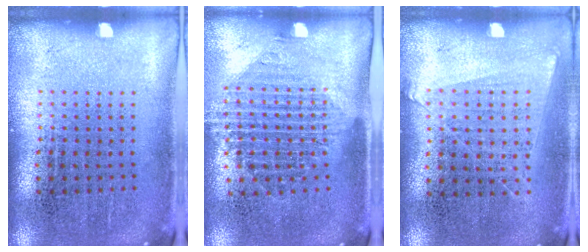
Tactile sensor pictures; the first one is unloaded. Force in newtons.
{"total": 1.5, "press": 1.2, "slide": 0.9}
{"total": 1.0, "press": 0.9, "slide": 0.4}